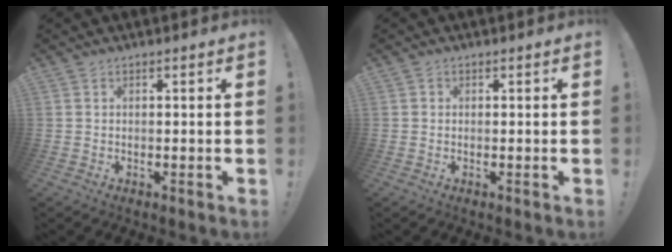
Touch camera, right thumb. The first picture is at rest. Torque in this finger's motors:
{"motor_torque": [-0.04, 0.15, 0.29, -0.18, -0.02]}